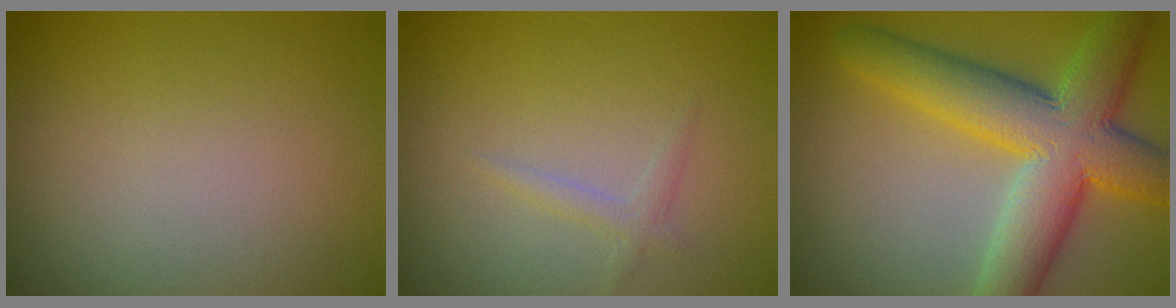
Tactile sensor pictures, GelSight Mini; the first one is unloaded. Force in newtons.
{"total": 1.1, "press": 1.1, "slide": 0.0}
{"total": 10.1, "press": 10.1, "slide": 0.5}